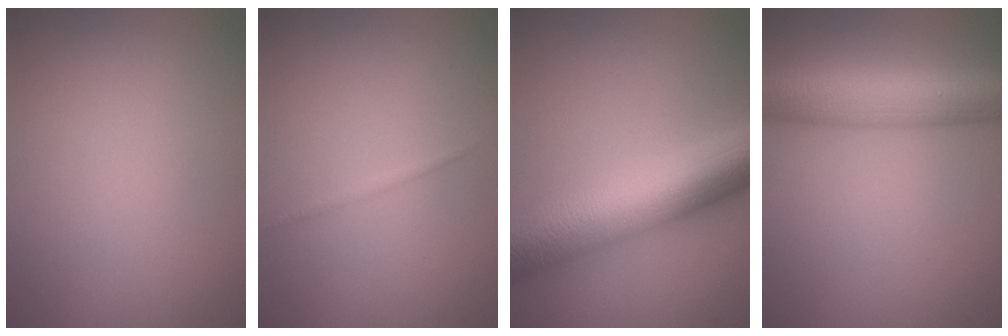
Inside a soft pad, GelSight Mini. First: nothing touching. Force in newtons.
{"total": 0.5, "press": 0.5, "slide": 0.0}
{"total": 10.3, "press": 10.3, "slide": 0.2}
{"total": 8.2, "press": 8.2, "slide": 0.2}